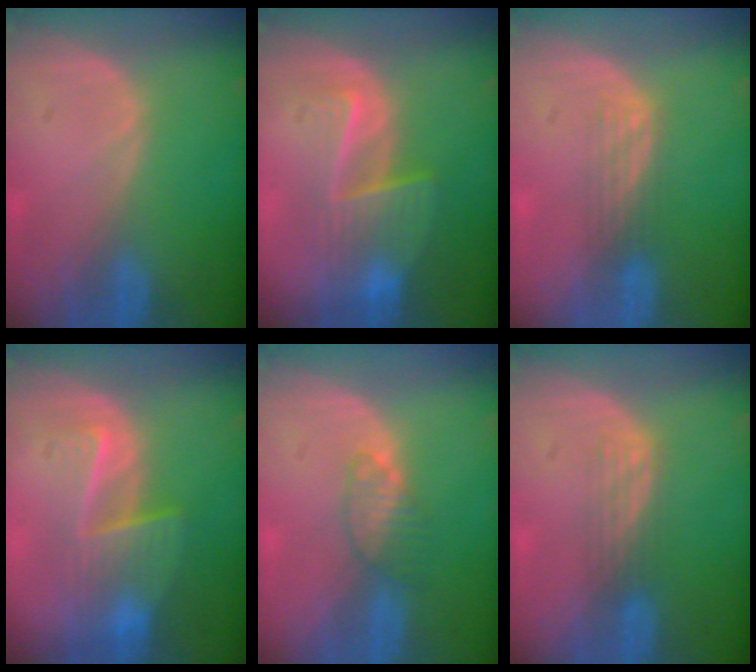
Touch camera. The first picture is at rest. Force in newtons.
{"total": 6.6, "press": 6.5, "slide": 1.0}
{"total": 2.8, "press": 2.5, "slide": 1.3}
{"total": 6.6, "press": 6.5, "slide": 1.0}
{"total": 3.4, "press": 3.2, "slide": 0.9}
{"total": 2.8, "press": 2.5, "slide": 1.3}